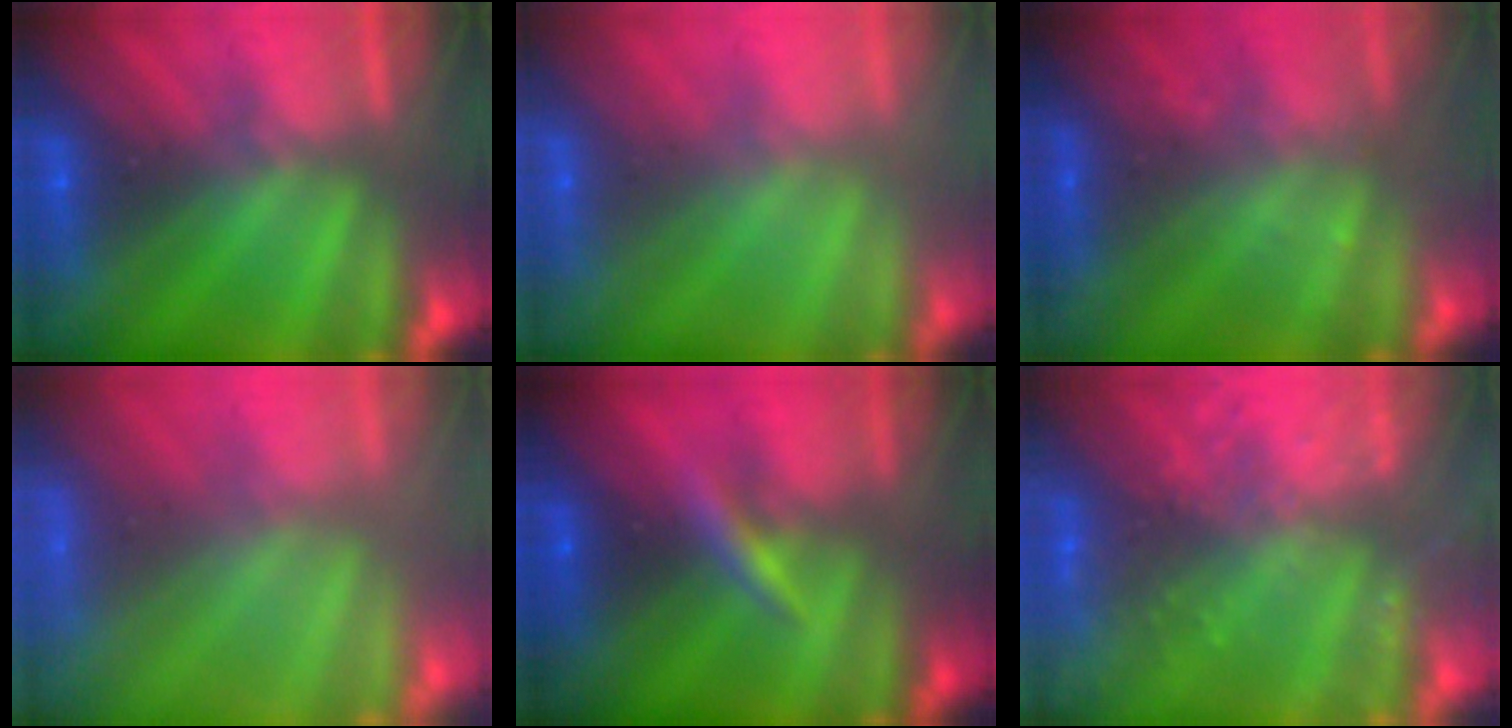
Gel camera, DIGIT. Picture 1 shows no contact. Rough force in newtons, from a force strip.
{"total": 2.6}
{"total": 2.2}
{"total": 8.0}
{"total": 2.7}
{"total": 7.8}